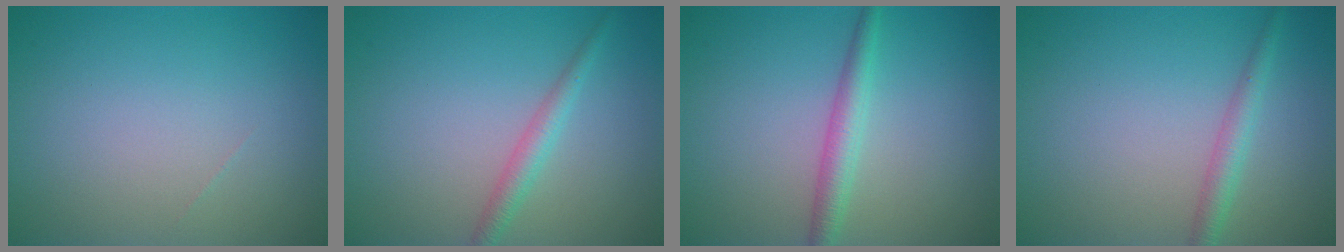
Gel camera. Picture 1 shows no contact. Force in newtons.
{"total": 2.0, "press": 2.0, "slide": 0.0}
{"total": 2.5, "press": 2.5, "slide": 0.0}
{"total": 2.0, "press": 2.0, "slide": 0.0}